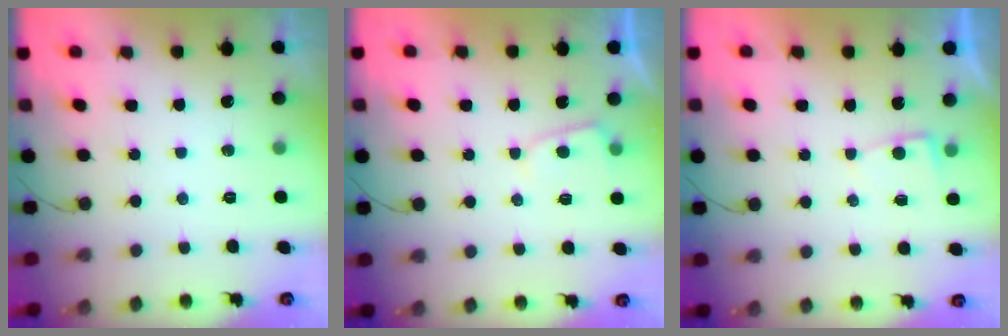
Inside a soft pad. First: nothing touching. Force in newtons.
{"total": 2.1, "press": 2.1, "slide": 0.3}
{"total": 1.8, "press": 1.8, "slide": 0.2}